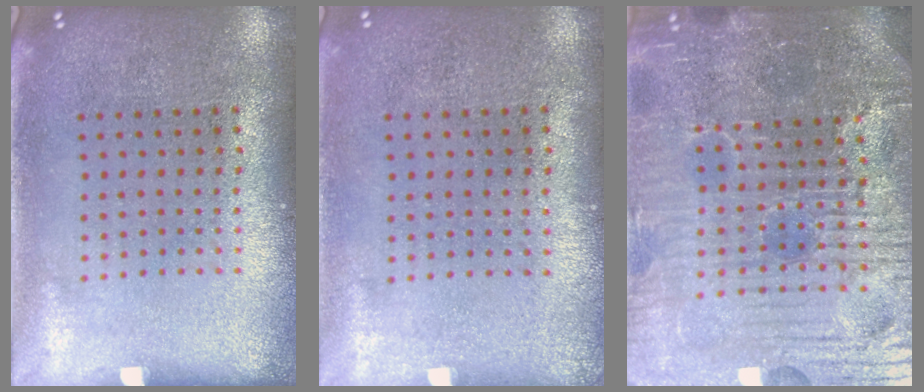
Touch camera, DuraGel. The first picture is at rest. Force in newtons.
{"total": 0.0}
{"total": 6.3, "press": 5.8, "slide": 2.3}